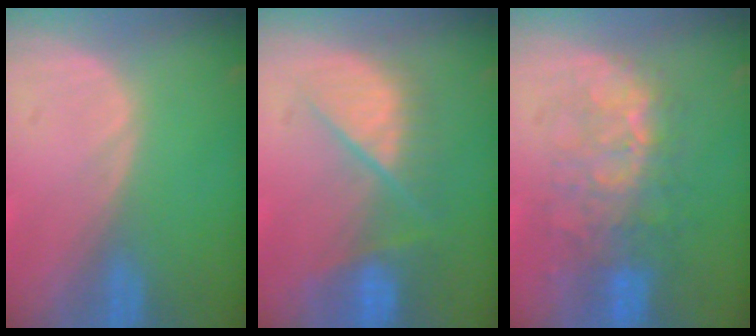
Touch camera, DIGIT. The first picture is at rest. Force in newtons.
{"total": 9.6, "press": 8.2, "slide": 5.1}
{"total": 9.8, "press": 8.8, "slide": 4.4}